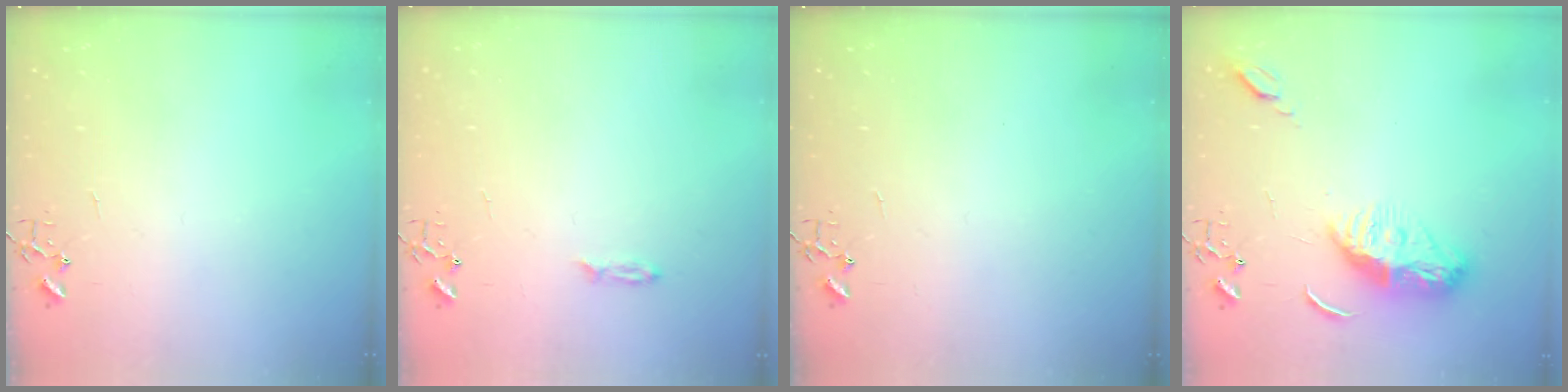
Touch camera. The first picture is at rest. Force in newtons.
{"total": 3.2, "press": 3.1, "slide": 0.3}
{"total": 0.0}
{"total": 11.3, "press": 11.3, "slide": 0.3}